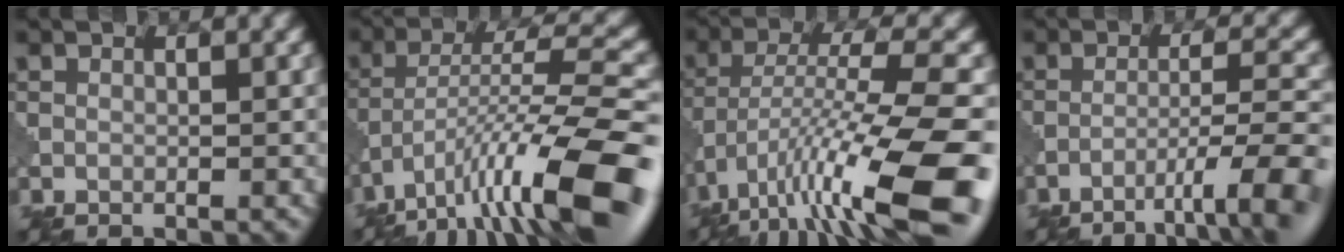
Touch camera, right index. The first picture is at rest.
{"total": 12.5, "force": [-7.1, 2.8, 9.9], "torque": [-0.165, 0.014, -0.119]}
{"total": 14.0, "force": [-7.2, 3.5, 11.5], "torque": [-0.211, 0.004, -0.118]}
{"total": 8.4, "force": [-5.2, 1.3, 6.5], "torque": [-0.093, 0.012, -0.069]}